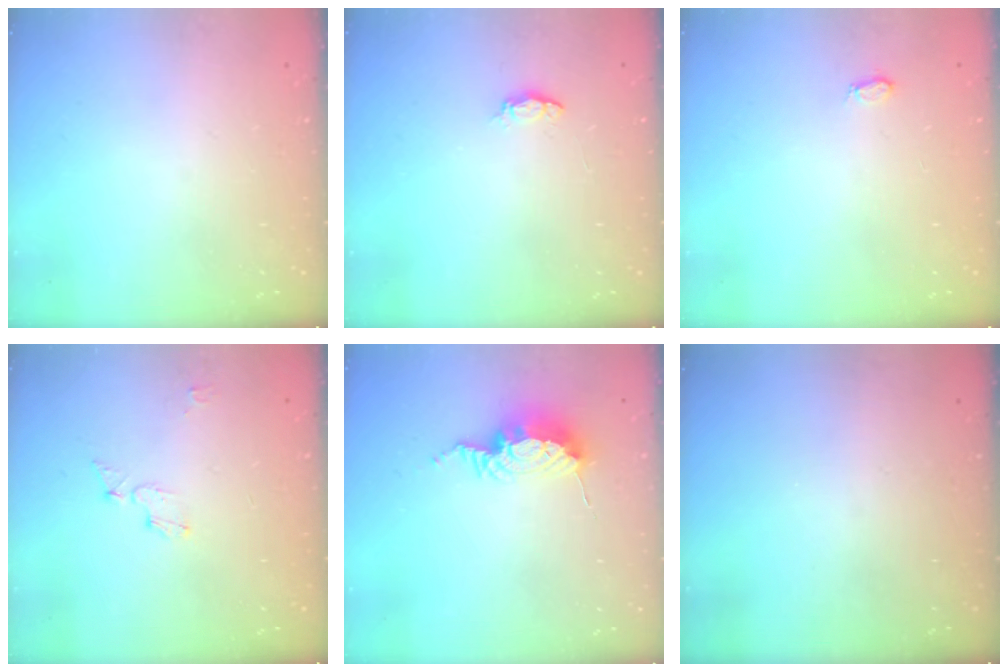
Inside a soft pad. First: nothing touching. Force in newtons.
{"total": 2.5, "press": 2.5, "slide": 0.4}
{"total": 3.5, "press": 3.5, "slide": 0.5}
{"total": 5.1, "press": 5.1, "slide": 0.2}
{"total": 9.2, "press": 9.2, "slide": 1.0}
{"total": 0.0}